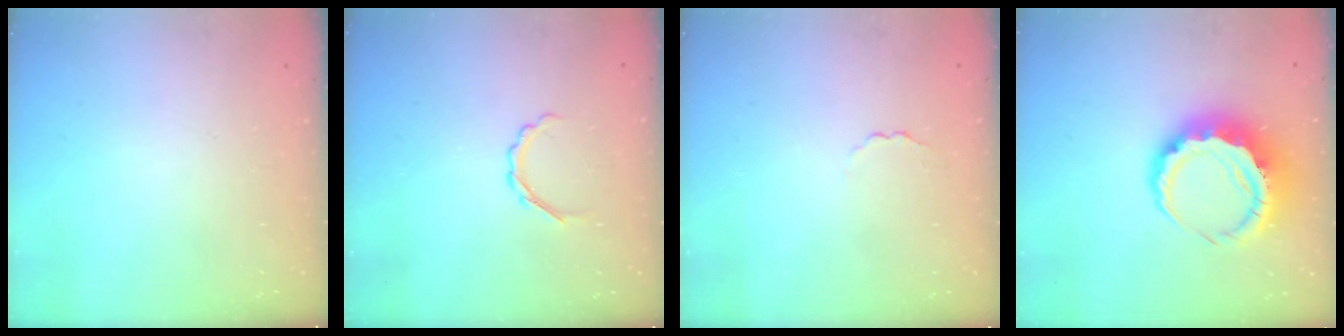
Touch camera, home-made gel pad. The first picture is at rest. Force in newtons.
{"total": 3.5, "press": 3.4, "slide": 1.0}
{"total": 1.7, "press": 1.6, "slide": 0.5}
{"total": 10.9, "press": 10.7, "slide": 2.1}